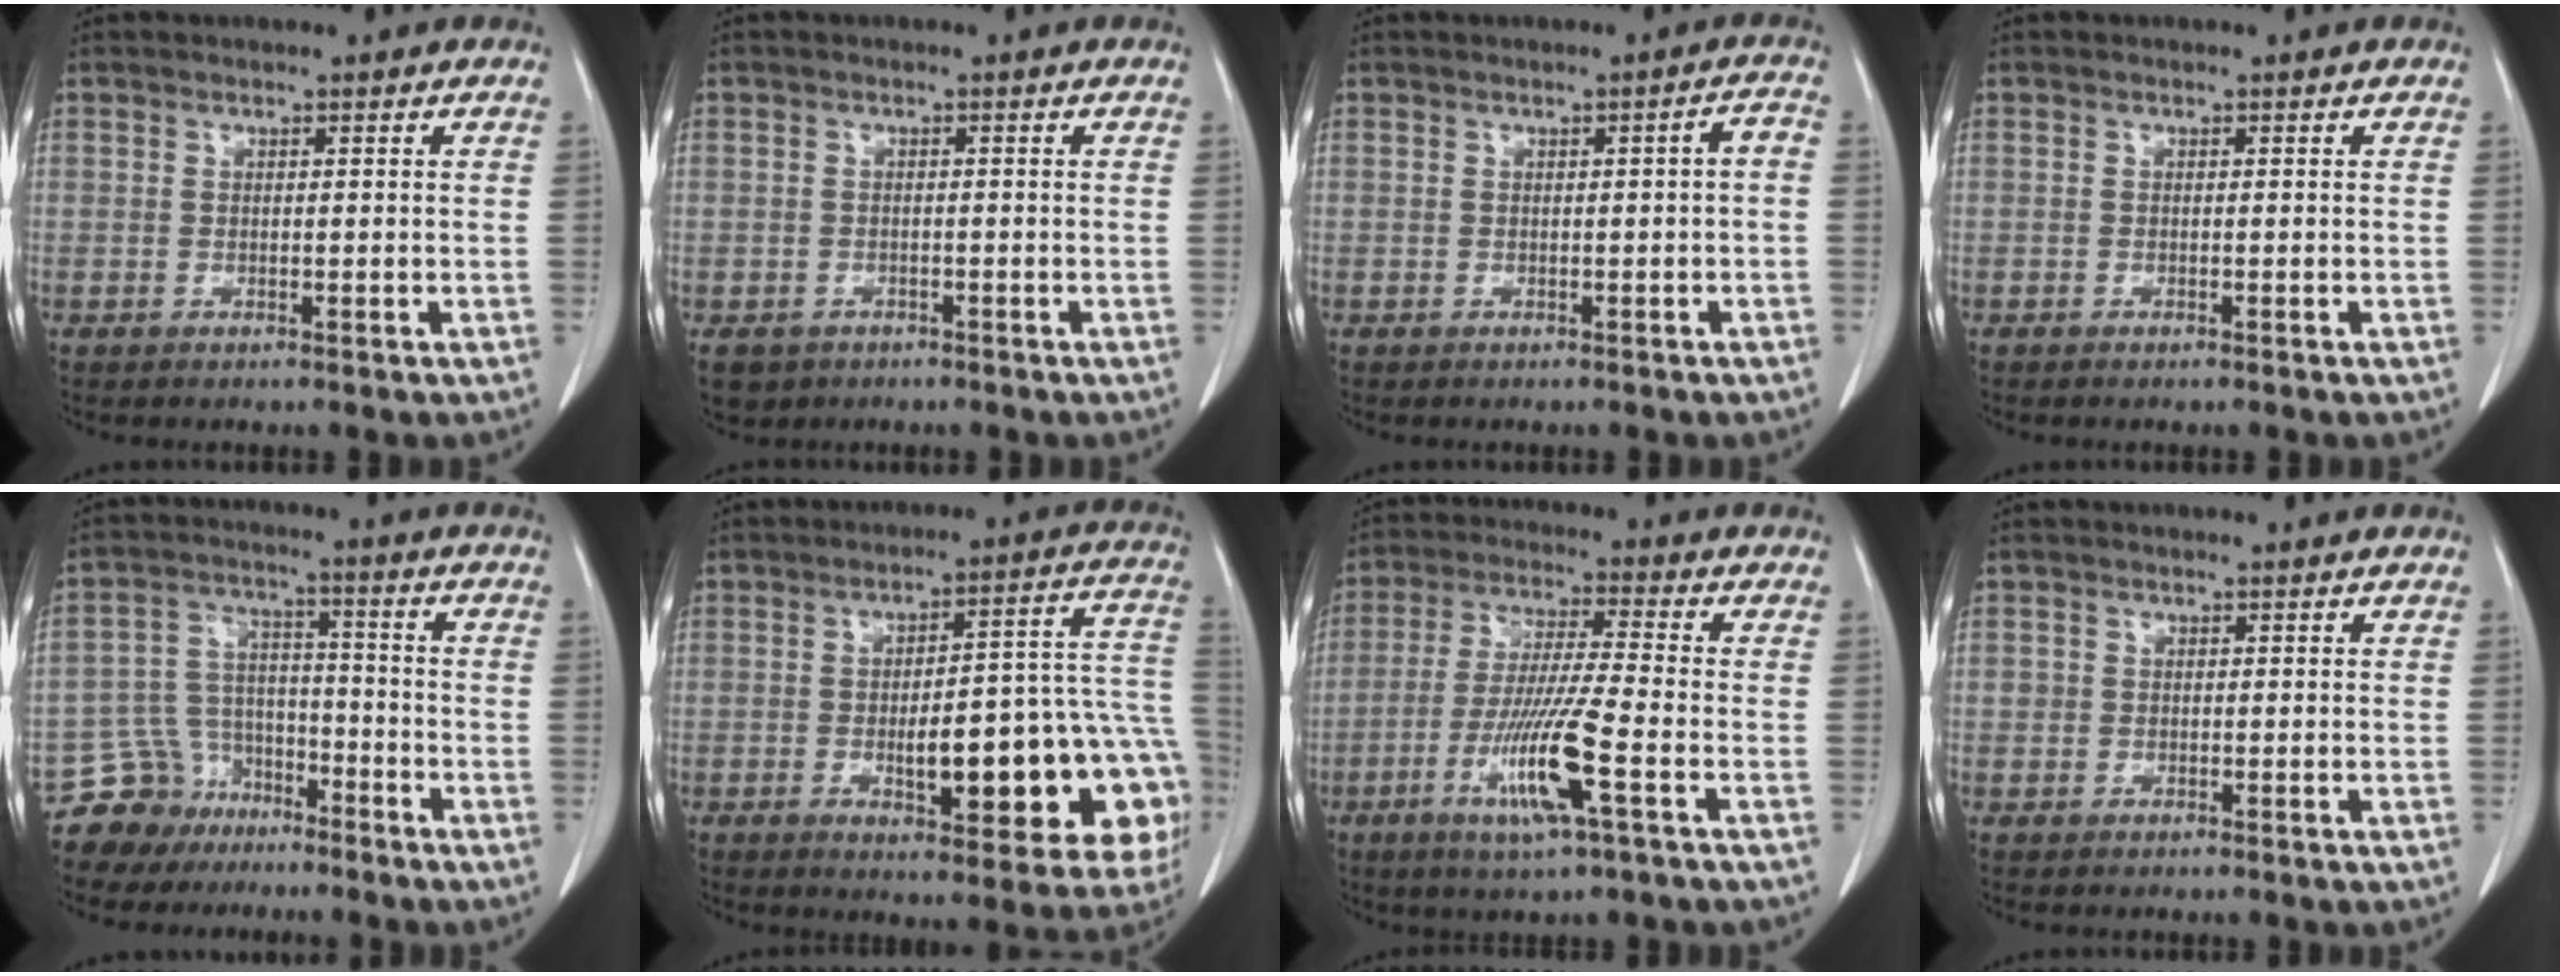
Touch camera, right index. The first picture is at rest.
{"total": 4.2, "force": [-2.5, 3.2, 0.7], "torque": [-0.010, 0.002, -0.035]}
{"total": 1.7, "force": [-0.4, 0.2, 1.7], "torque": [-0.020, 0.003, -0.006]}
{"total": 0.6, "force": [-0.5, 0.1, 0.3], "torque": [-0.007, -0.002, -0.007]}
{"total": 8.3, "force": [-6.3, 5.5, 0.0], "torque": [-0.003, 0.032, -0.112]}
{"total": 20.5, "force": [-5.3, 5.6, 19.0], "torque": [-0.156, 0.043, -0.048]}
{"total": 11.4, "force": [-4.4, -0.2, 10.5], "torque": [-0.207, -0.019, -0.084]}
{"total": 0.8, "force": [0.0, 0.8, 0.1], "torque": [0.005, 0.008, 0.002]}